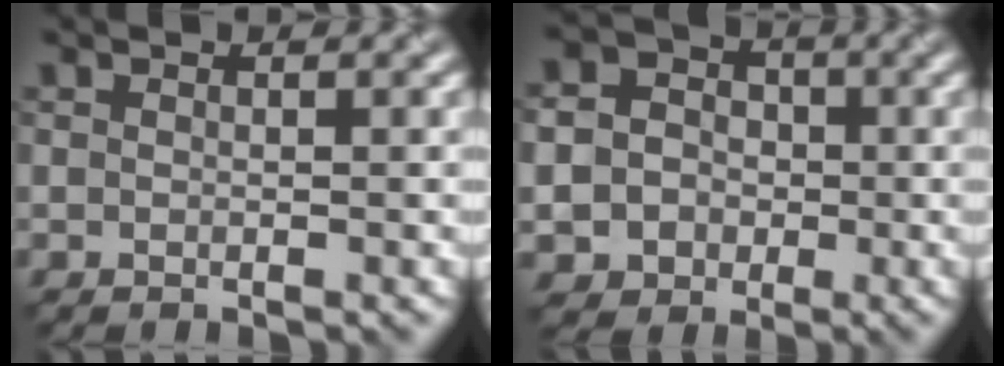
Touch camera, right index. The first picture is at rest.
{"total": 7.6, "force": [-1.9, 7.0, 2.2], "torque": [-0.032, -0.007, -0.054]}